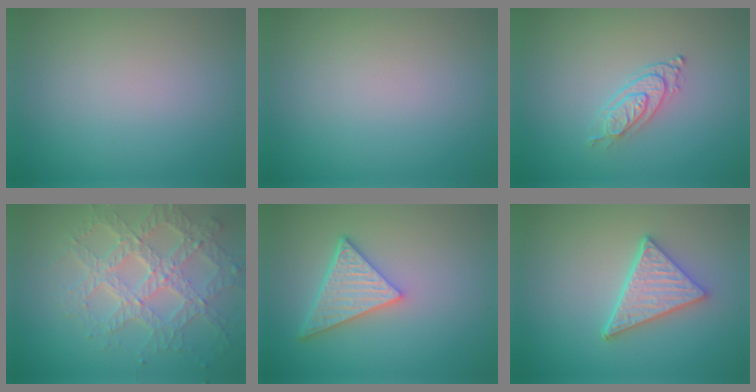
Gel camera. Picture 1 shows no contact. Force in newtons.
{"total": 0.0}
{"total": 2.7, "press": 2.1, "slide": 1.7}
{"total": 6.8, "press": 4.9, "slide": 4.7}
{"total": 5.0, "press": 4.3, "slide": 2.7}
{"total": 4.8, "press": 3.7, "slide": 3.1}